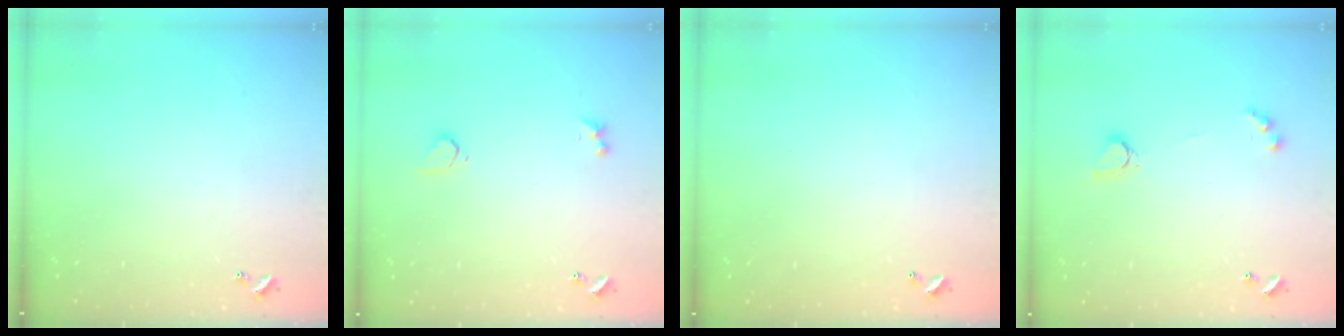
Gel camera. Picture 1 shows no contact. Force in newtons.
{"total": 2.1, "press": 1.8, "slide": 1.2}
{"total": 2.9, "press": 2.9, "slide": 0.1}
{"total": 4.0, "press": 4.0, "slide": 0.3}